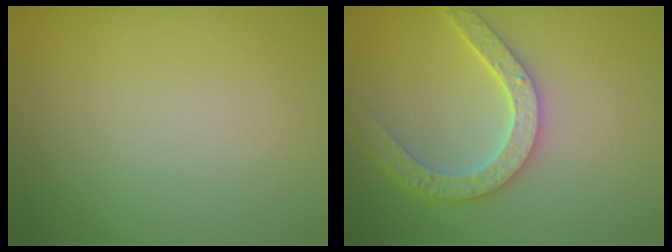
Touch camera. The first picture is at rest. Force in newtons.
{"total": 4.7, "press": 4.2, "slide": 2.1}